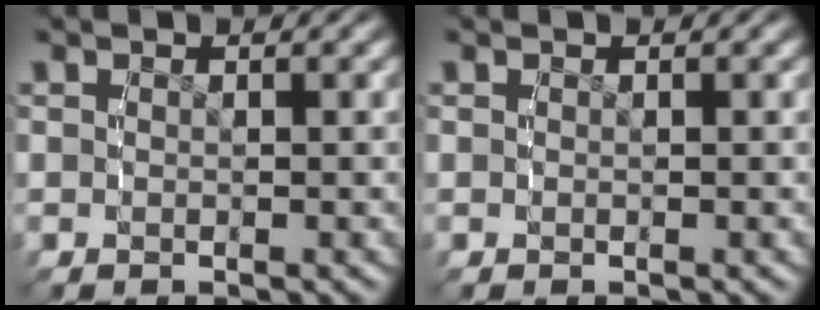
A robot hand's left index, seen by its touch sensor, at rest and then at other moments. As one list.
[{"total": 0.0}]